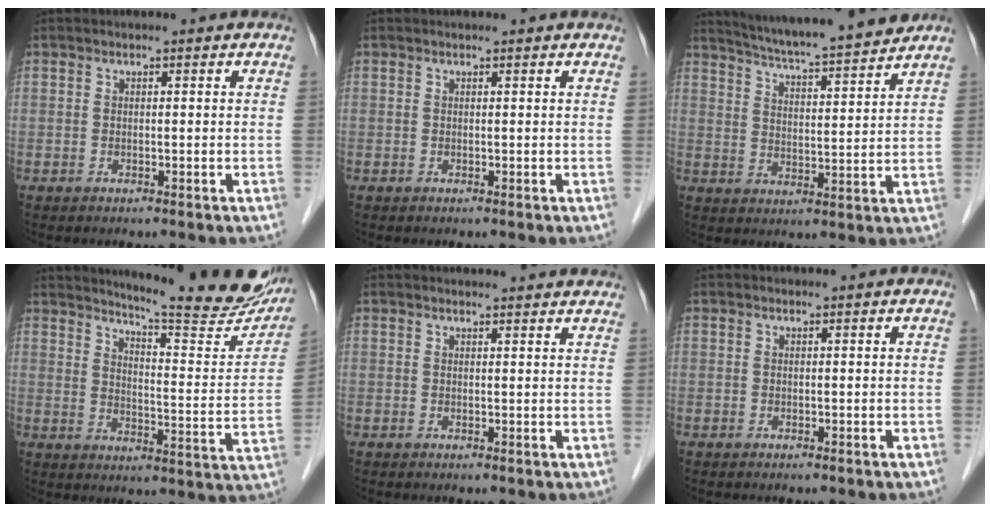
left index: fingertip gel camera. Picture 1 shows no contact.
{"total": 1.1, "force": [1.0, 0.0, 0.3], "torque": [-0.012, 0.005, 0.011]}
{"total": 14.7, "force": [13.4, -0.1, 5.9], "torque": [-0.103, 0.004, 0.196]}
{"total": 21.1, "force": [18.7, 1.9, 9.5], "torque": [-0.127, -0.071, 0.229]}
{"total": 7.6, "force": [7.3, 0.3, 2.0], "torque": [-0.019, 0.016, 0.067]}
{"total": 0.0}